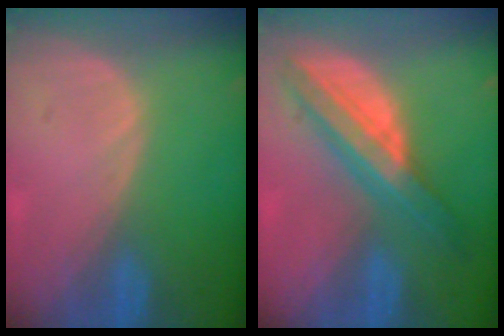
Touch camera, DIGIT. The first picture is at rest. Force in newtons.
{"total": 8.2, "press": 8.2, "slide": 0.6}